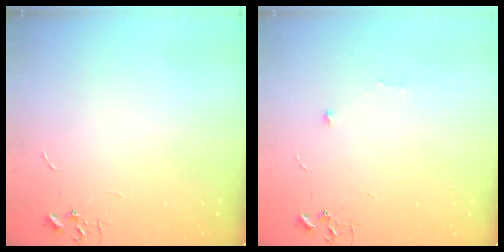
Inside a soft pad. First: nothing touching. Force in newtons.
{"total": 5.1, "press": 5.1, "slide": 0.7}